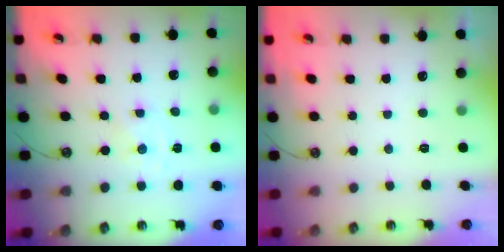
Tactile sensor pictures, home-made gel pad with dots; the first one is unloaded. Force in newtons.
{"total": 0.0}